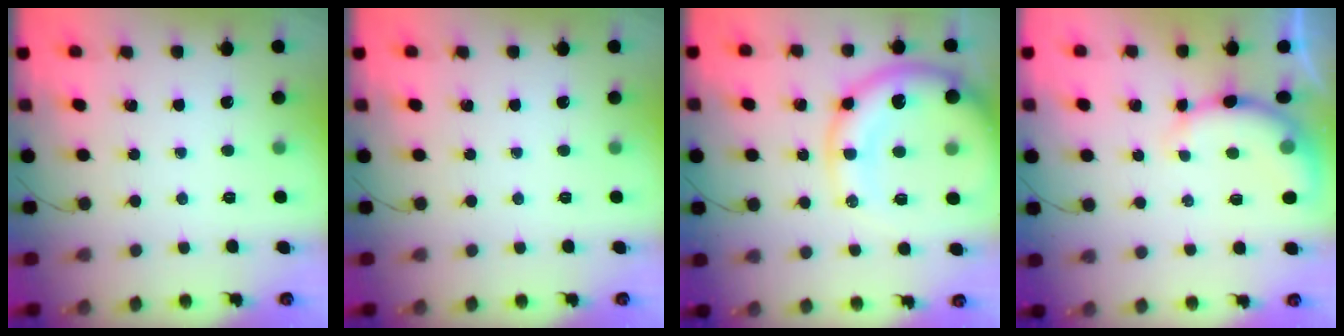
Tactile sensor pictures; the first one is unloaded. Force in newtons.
{"total": 0.0}
{"total": 15.8, "press": 15.4, "slide": 3.6}
{"total": 9.3, "press": 9.1, "slide": 1.8}